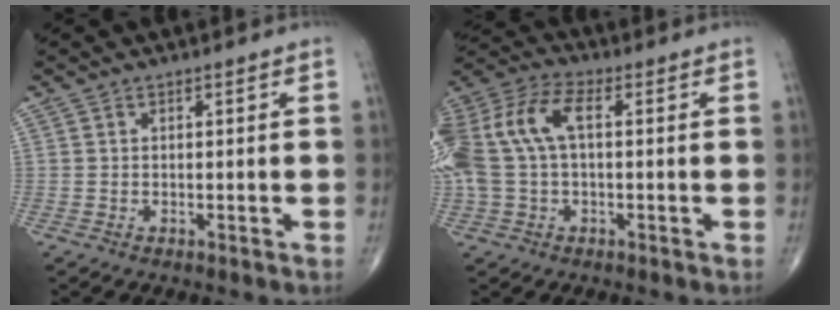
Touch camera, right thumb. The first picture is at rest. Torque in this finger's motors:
{"motor_torque": [1.60, 1.53, 1.92, 0.18, 0.22]}